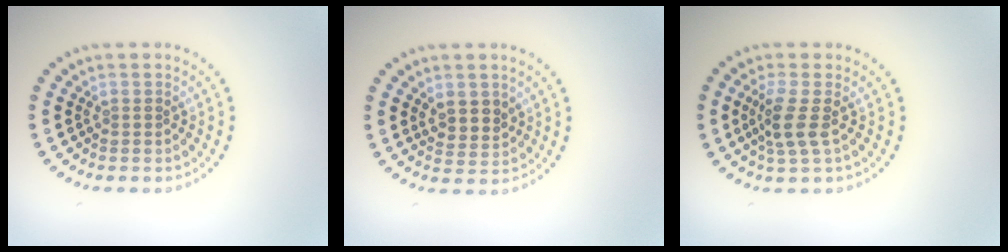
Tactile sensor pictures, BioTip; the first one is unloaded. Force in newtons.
{"total": 2.2, "press": 2.0, "slide": 1.0}
{"total": 2.6, "press": 2.1, "slide": 1.6}